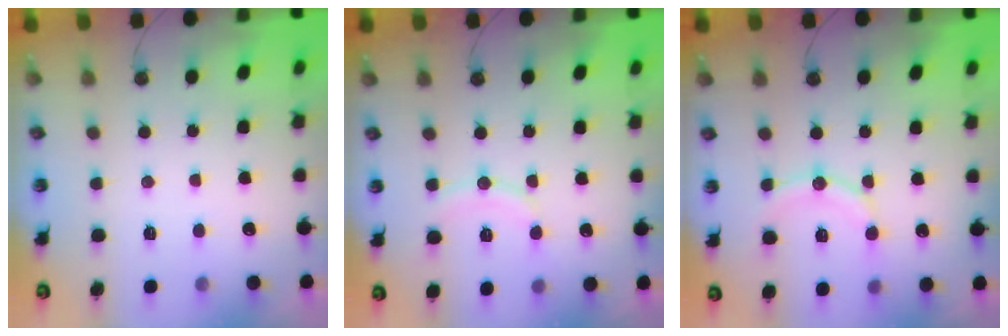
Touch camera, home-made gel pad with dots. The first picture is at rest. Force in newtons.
{"total": 7.0, "press": 7.0, "slide": 0.8}
{"total": 11.8, "press": 11.5, "slide": 2.6}